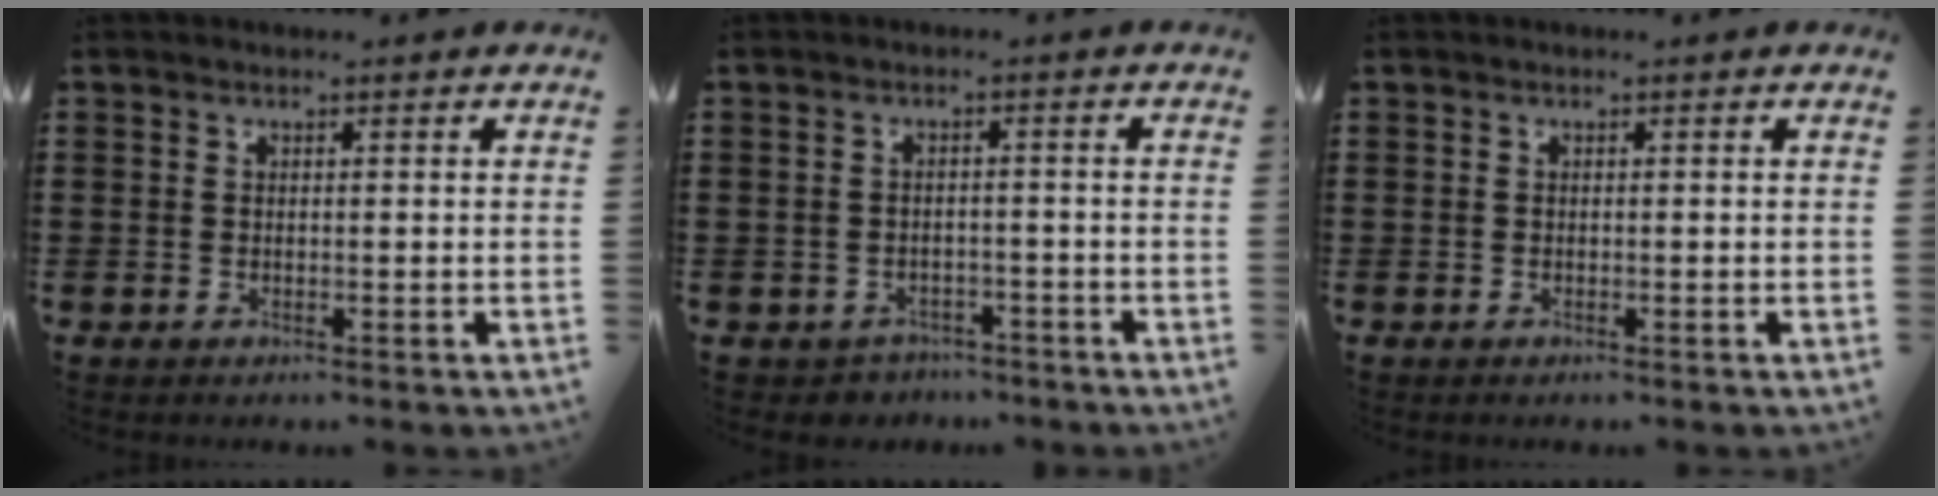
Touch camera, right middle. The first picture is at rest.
{"total": 1.9, "force": [-1.8, 0.7, -0.2], "torque": [-0.005, 0.002, -0.042]}
{"total": 0.0}